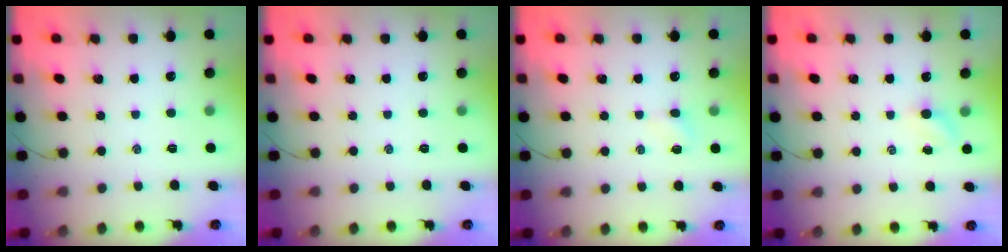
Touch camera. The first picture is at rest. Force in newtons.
{"total": 0.0}
{"total": 2.6, "press": 2.5, "slide": 0.9}
{"total": 2.2, "press": 2.1, "slide": 0.8}